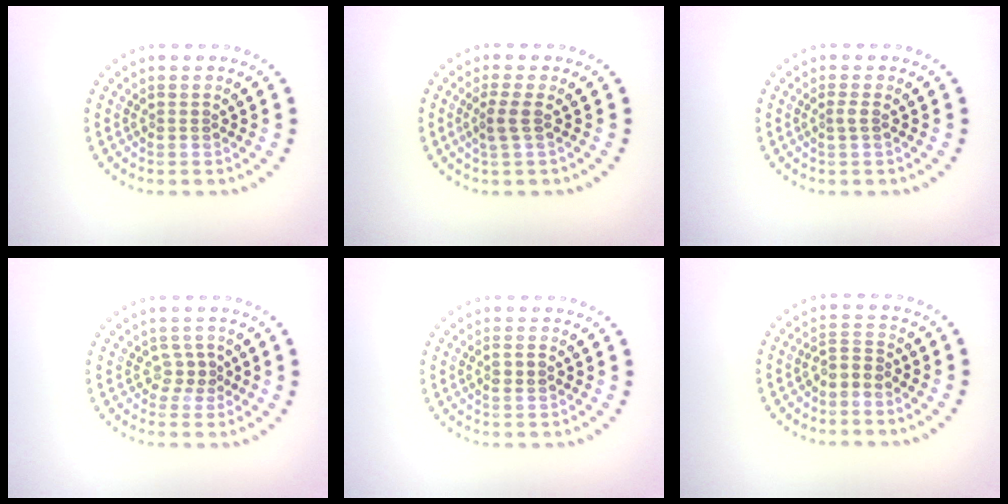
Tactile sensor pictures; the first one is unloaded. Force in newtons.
{"total": 1.6, "press": 1.2, "slide": 1.0}
{"total": 0.9, "press": 0.6, "slide": 0.6}
{"total": 1.4, "press": 0.9, "slide": 1.0}
{"total": 1.1, "press": 1.0, "slide": 0.5}
{"total": 1.8, "press": 1.4, "slide": 1.2}